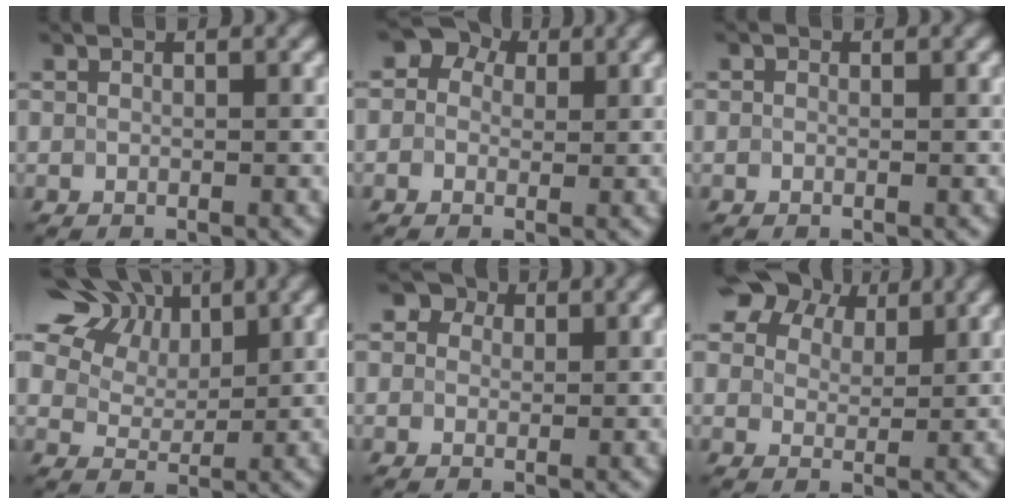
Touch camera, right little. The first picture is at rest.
{"total": 10.0, "force": [3.8, 8.3, 4.1], "torque": [-0.123, 0.040, 0.033]}
{"total": 1.0, "force": [0.5, 0.7, 0.4], "torque": [-0.008, 0.007, -0.003]}
{"total": 12.9, "force": [7.4, 7.9, 7.0], "torque": [-0.161, 0.036, 0.136]}
{"total": 6.0, "force": [3.2, 4.5, 2.5], "torque": [-0.078, 0.021, 0.030]}
{"total": 8.9, "force": [5.6, 5.4, 4.3], "torque": [-0.109, 0.015, 0.101]}